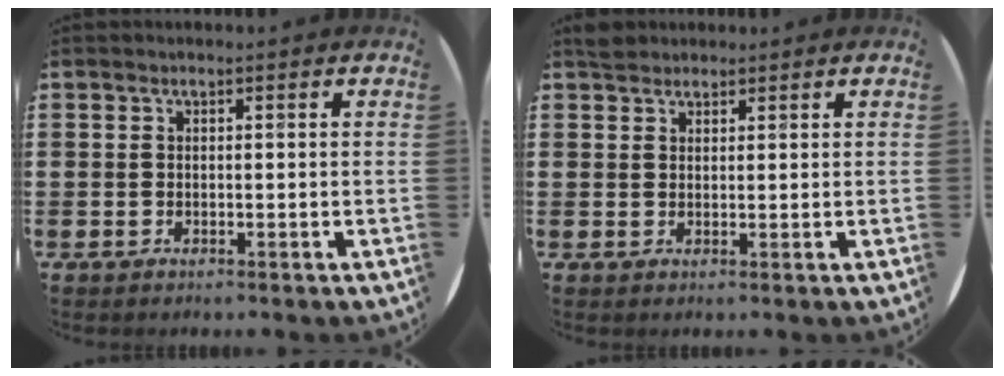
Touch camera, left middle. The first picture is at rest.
{"total": 1.7, "force": [1.6, 0.7, 0.0], "torque": [0.005, 0.002, 0.030]}